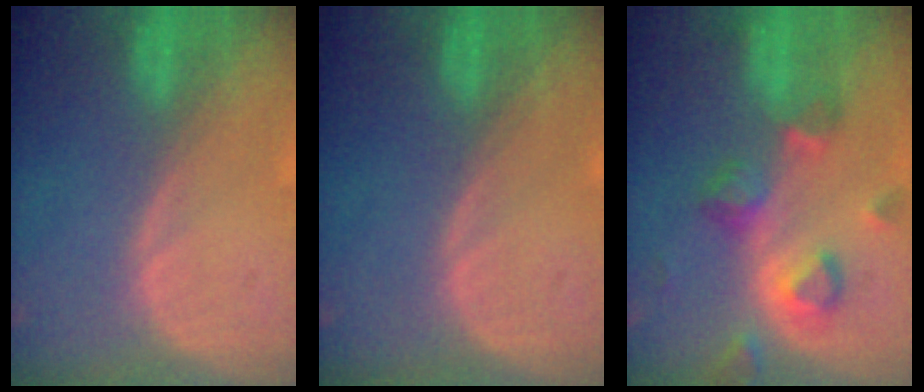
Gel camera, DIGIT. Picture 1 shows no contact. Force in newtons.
{"total": 0.0}
{"total": 7.1, "press": 6.9, "slide": 1.6}